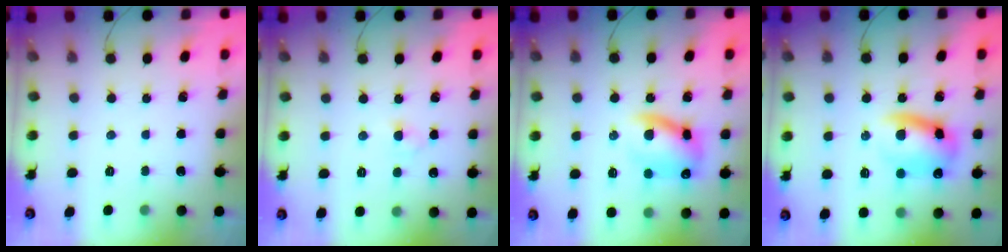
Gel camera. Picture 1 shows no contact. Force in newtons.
{"total": 2.7, "press": 2.6, "slide": 1.0}
{"total": 12.3, "press": 12.0, "slide": 2.3}
{"total": 11.5, "press": 11.3, "slide": 1.7}